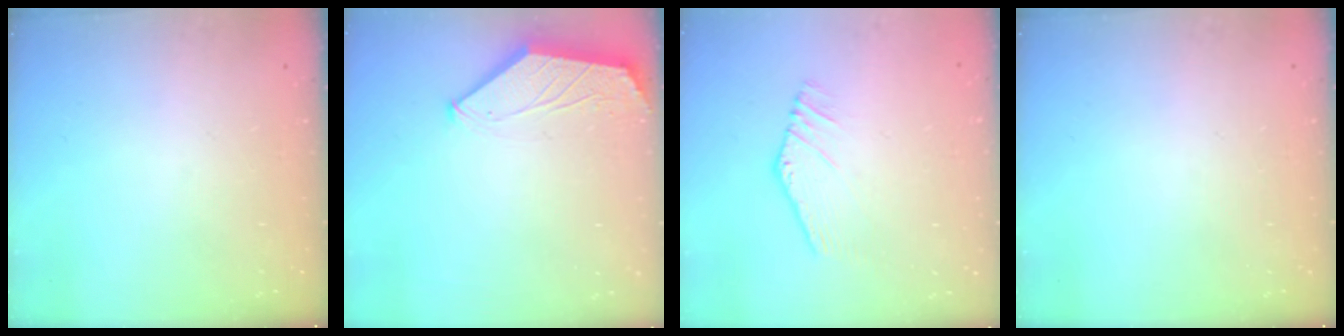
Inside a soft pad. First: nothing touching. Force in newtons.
{"total": 1.6, "press": 1.6, "slide": 0.3}
{"total": 4.0, "press": 4.0, "slide": 0.1}
{"total": 0.0}